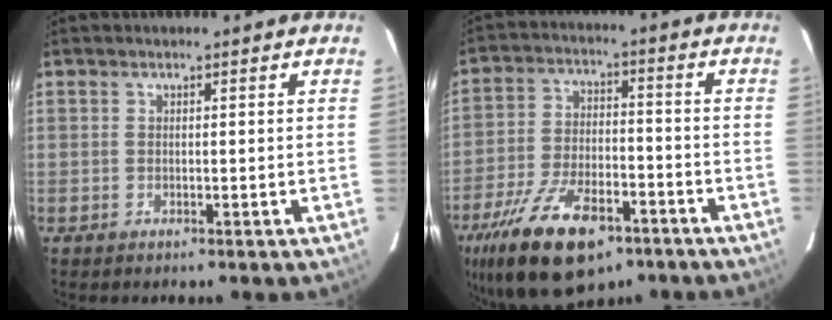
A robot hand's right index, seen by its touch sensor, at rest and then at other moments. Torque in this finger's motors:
{"motor_torque": [1.30, -0.84, 1.05, 0.17]}